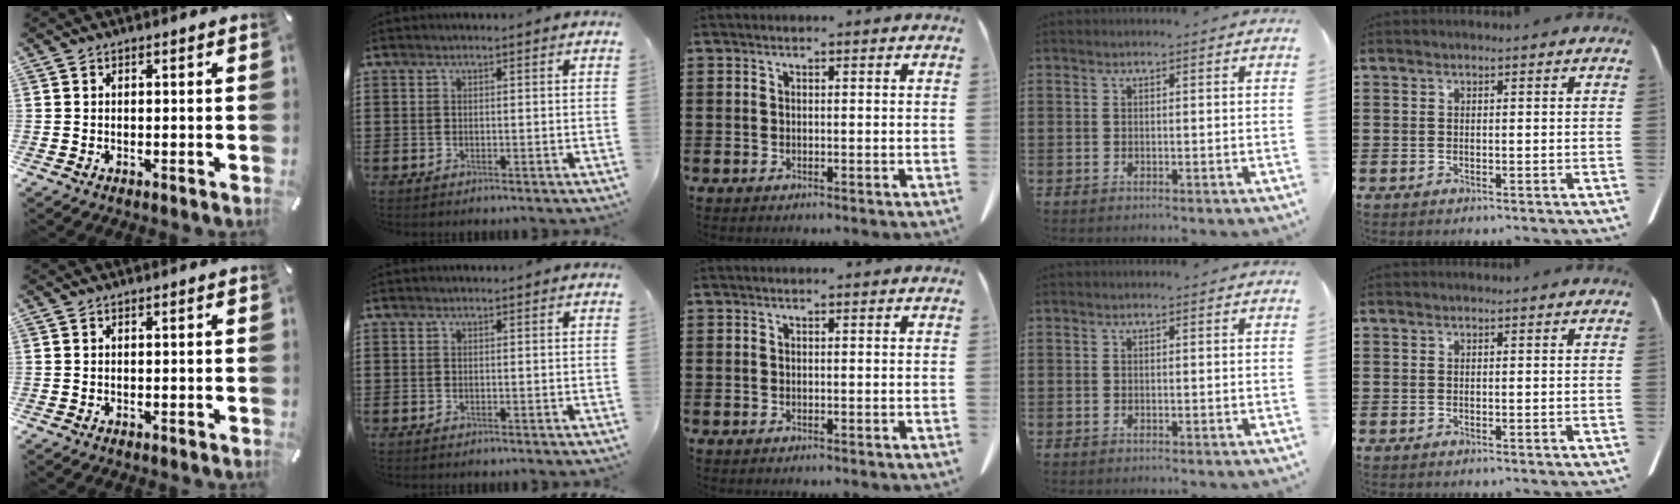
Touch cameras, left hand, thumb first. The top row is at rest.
{}